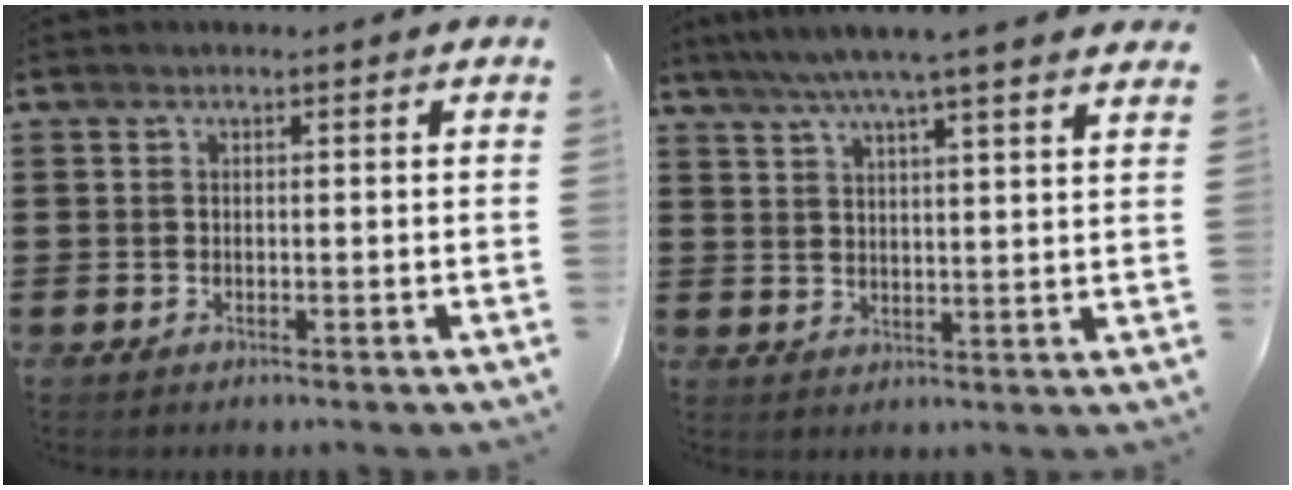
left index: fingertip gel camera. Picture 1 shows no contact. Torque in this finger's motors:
{"motor_torque": [2.14, 0.00, 0.60, 0.21]}